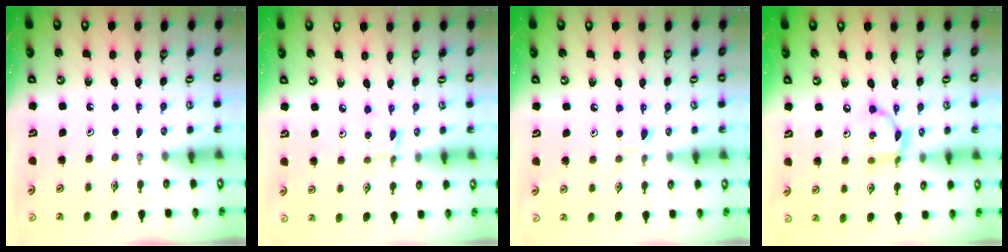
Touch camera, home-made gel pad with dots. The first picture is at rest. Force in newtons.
{"total": 1.7, "press": 1.7, "slide": 0.0}
{"total": 4.9, "press": 4.8, "slide": 0.7}
{"total": 8.5, "press": 8.5, "slide": 0.4}